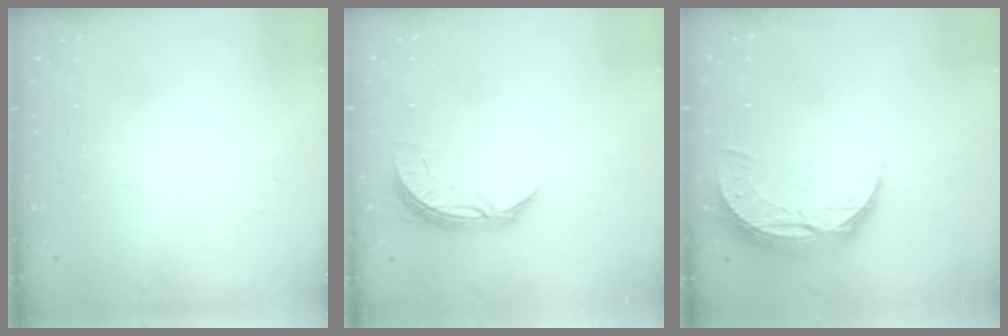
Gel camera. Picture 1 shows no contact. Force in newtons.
{"total": 7.1, "press": 7.0, "slide": 0.7}
{"total": 8.9, "press": 8.9, "slide": 0.6}